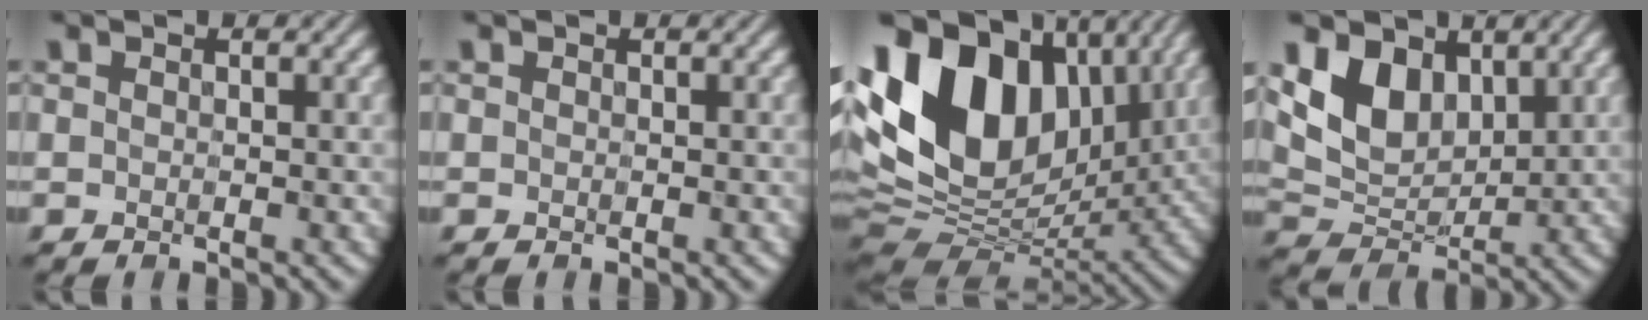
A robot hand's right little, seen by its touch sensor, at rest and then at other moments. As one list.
[{"total": 0.0}, {"total": 16.9, "force": [4.9, 11.1, 11.7], "torque": [-0.229, 0.030, 0.078]}, {"total": 6.1, "force": [2.5, 4.2, 3.7], "torque": [-0.077, -0.007, 0.042]}]